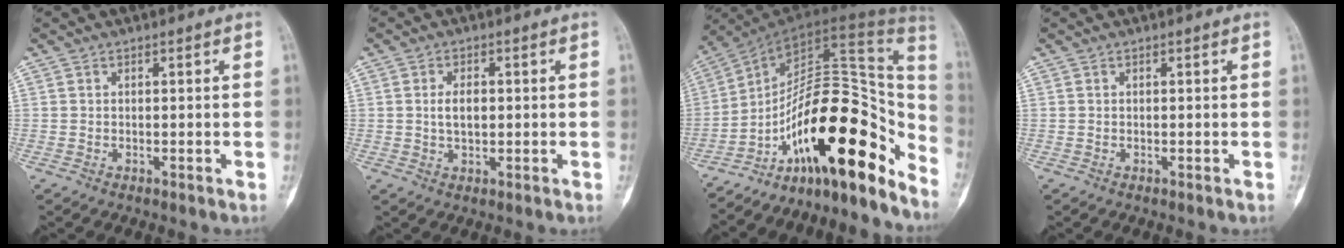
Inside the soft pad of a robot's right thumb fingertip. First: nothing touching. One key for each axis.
{"total": 3.7, "fx": 0.2, "fy": 2.1, "fz": 3.0, "tx": -0.047, "ty": 0.002, "tz": 0.003}
{"total": 22.6, "fx": -13.4, "fy": 8.1, "fz": 16.3, "tx": -0.189, "ty": 0.140, "tz": -0.215}
{"total": 0.0}